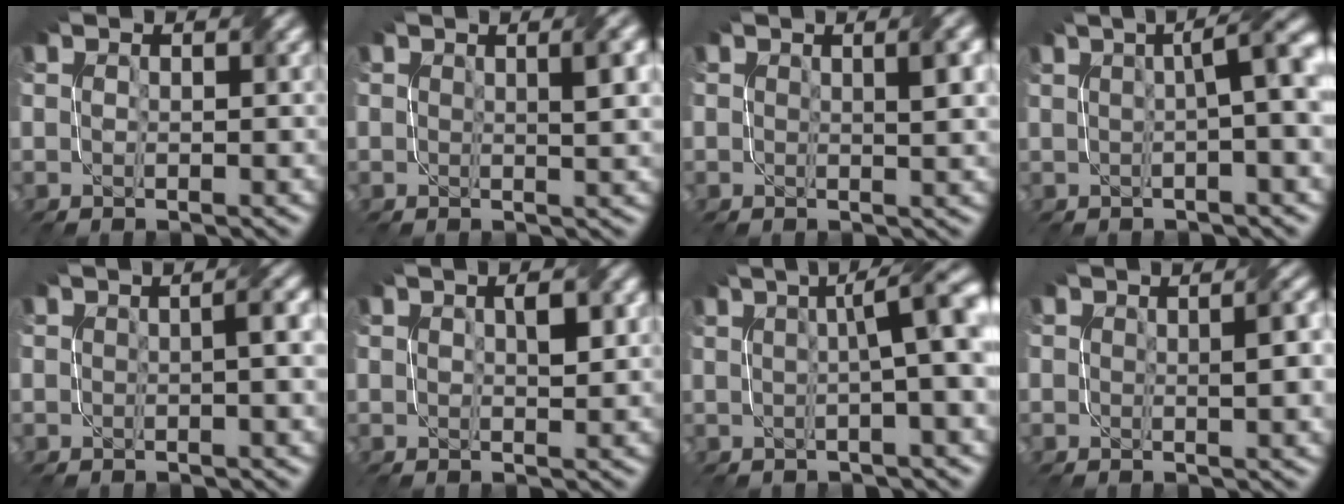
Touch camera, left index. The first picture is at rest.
{"total": 2.4, "force": [0.6, 0.6, 2.3], "torque": [-0.019, 0.008, 0.010]}
{"total": 2.0, "force": [0.5, 0.5, 1.9], "torque": [-0.016, 0.008, 0.008]}
{"total": 6.5, "force": [1.0, 1.9, 6.1], "torque": [-0.043, 0.032, 0.007]}
{"total": 2.0, "force": [-0.2, 0.4, 1.9], "torque": [-0.019, 0.013, 0.000]}
{"total": 1.8, "force": [0.5, 0.6, 1.6], "torque": [-0.027, 0.008, 0.012]}
{"total": 7.5, "force": [1.2, 2.1, 7.1], "torque": [-0.052, 0.031, 0.007]}
{"total": 2.1, "force": [-0.1, 0.4, 2.1], "torque": [-0.023, 0.006, 0.002]}